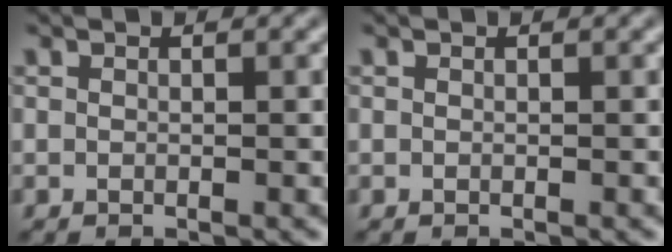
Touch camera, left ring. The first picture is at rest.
{"total": 0.0}